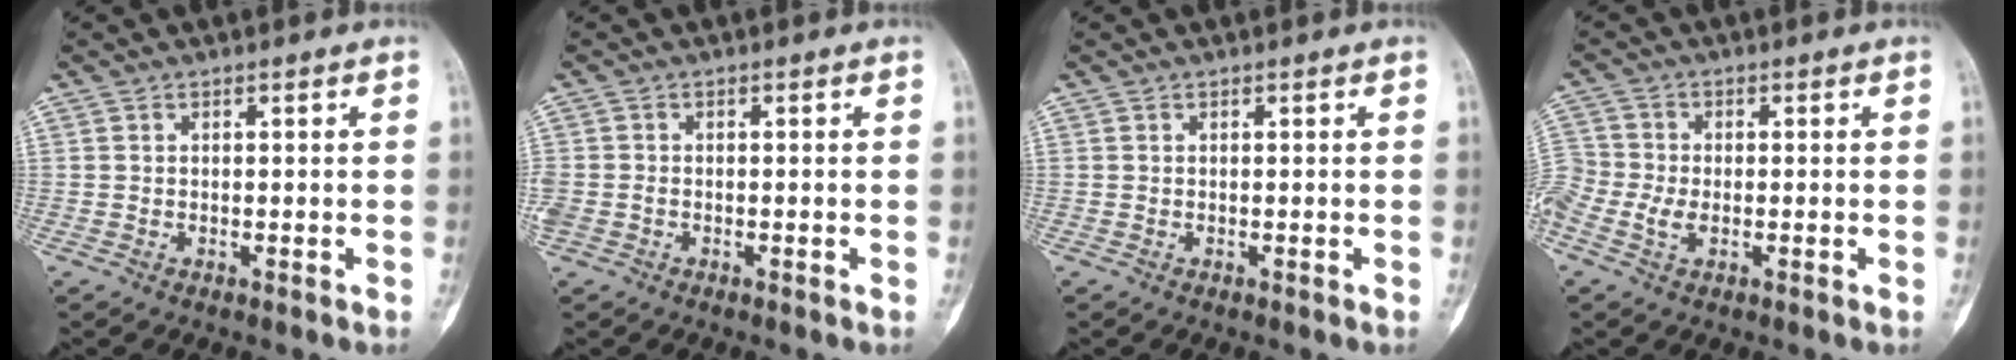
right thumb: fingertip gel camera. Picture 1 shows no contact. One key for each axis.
{"total": 3.3, "fx": -0.9, "fy": 2.5, "fz": 1.9, "tx": -0.053, "ty": 0.005, "tz": -0.013}
{"total": 0.0}
{"total": 6.1, "fx": -1.7, "fy": 4.2, "fz": 4.1, "tx": -0.099, "ty": 0.012, "tz": -0.039}